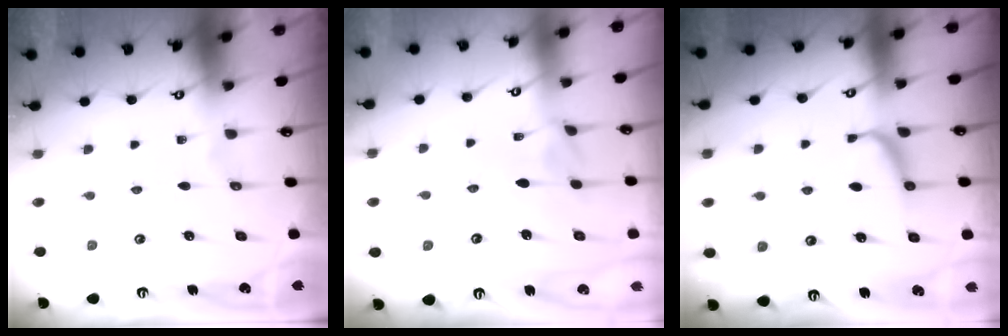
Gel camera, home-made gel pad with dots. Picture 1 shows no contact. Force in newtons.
{"total": 2.5, "press": 2.4, "slide": 0.6}
{"total": 1.4, "press": 1.4, "slide": 0.3}